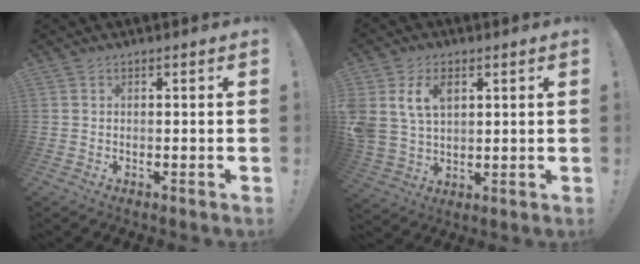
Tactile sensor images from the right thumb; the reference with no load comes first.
{"total": 9.9, "force": [4.3, 6.9, 5.7], "torque": [-0.109, -0.007, 0.084]}